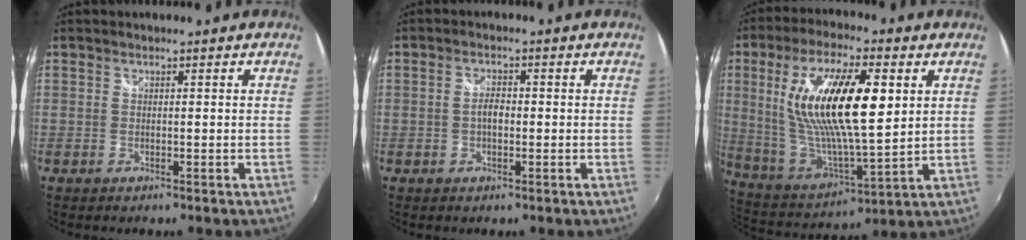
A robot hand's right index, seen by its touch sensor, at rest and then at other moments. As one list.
[{"total": 2.3, "force": [-0.3, 1.2, 2.0], "torque": [-0.037, 0.005, -0.008]}, {"total": 21.6, "force": [5.6, 6.8, 19.7], "torque": [-0.372, 0.002, 0.110]}]